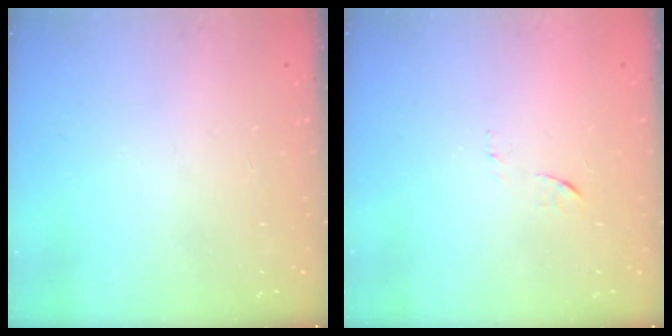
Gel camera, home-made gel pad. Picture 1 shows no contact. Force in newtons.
{"total": 6.5, "press": 6.5, "slide": 0.5}